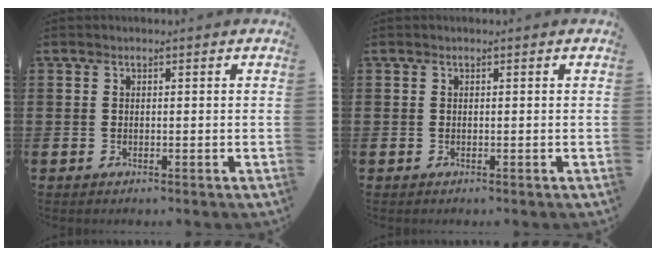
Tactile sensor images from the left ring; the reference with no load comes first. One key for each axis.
{"total": 0.0}